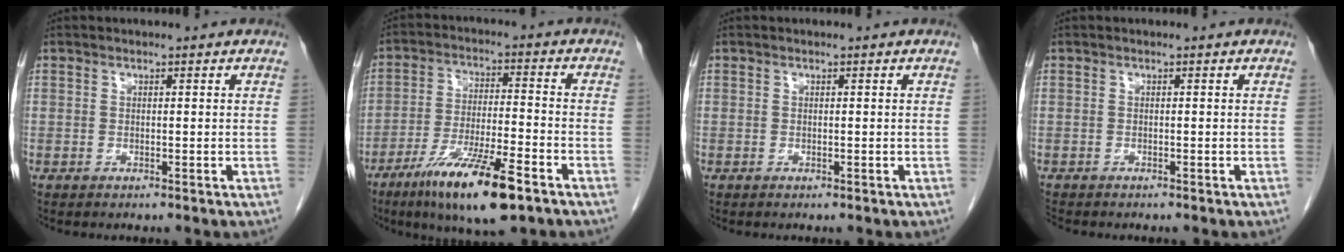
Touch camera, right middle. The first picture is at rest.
{"total": 13.6, "force": [-8.3, 1.8, 10.7], "torque": [-0.196, -0.027, -0.141]}
{"total": 0.0}
{"total": 1.5, "force": [-1.4, 0.4, 0.4], "torque": [-0.014, -0.006, -0.024]}